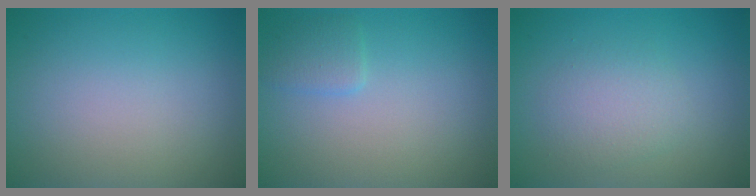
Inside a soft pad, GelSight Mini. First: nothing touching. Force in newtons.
{"total": 1.4, "press": 1.4, "slide": 0.0}
{"total": 2.4, "press": 2.4, "slide": 0.0}